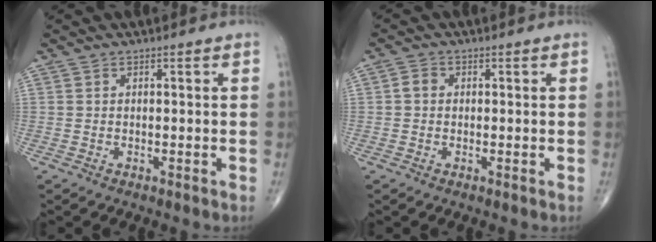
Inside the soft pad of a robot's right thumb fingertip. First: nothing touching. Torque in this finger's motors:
{"motor_torque": [-0.05, 0.04, 0.06, 0.00, 0.00]}